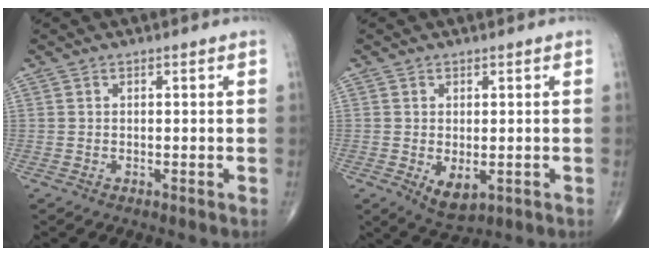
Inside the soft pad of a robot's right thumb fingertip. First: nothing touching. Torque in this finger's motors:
{"motor_torque": [-0.42, 0.10, 0.28, 0.24, -0.03]}